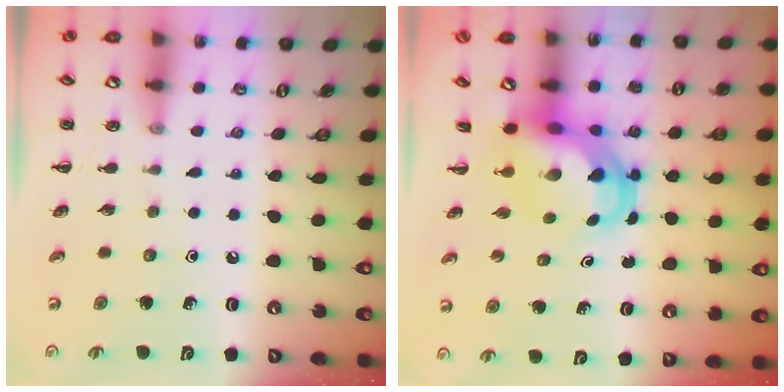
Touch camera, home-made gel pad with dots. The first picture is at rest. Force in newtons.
{"total": 5.7, "press": 5.6, "slide": 1.3}